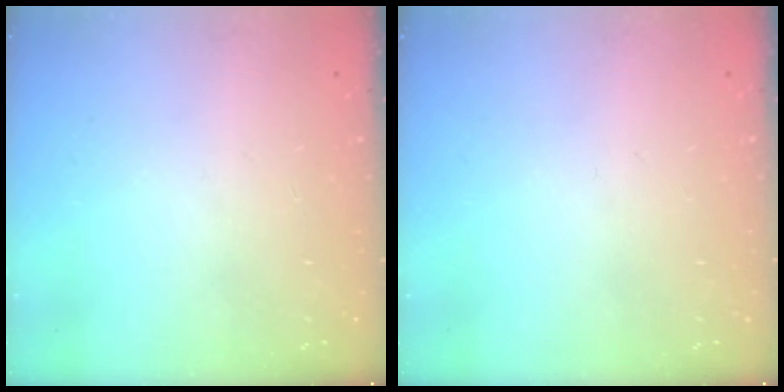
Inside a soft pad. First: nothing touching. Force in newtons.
{"total": 0.0}